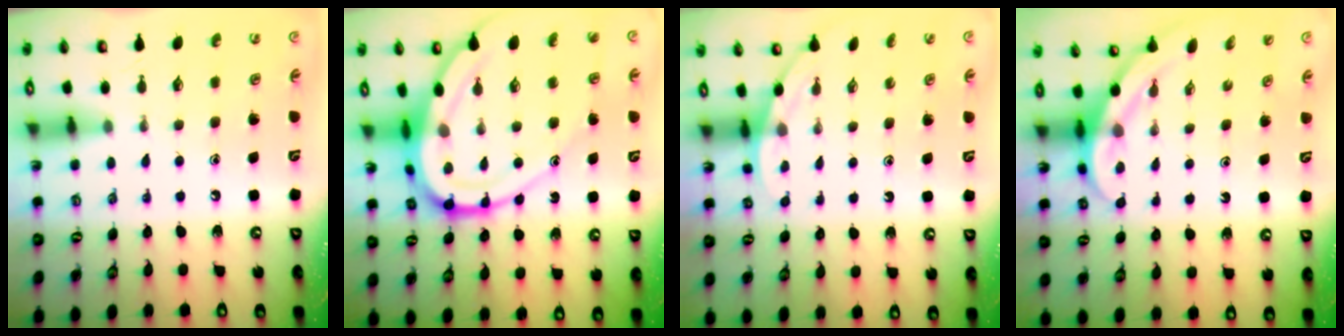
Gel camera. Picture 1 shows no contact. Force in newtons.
{"total": 18.5, "press": 18.4, "slide": 2.1}
{"total": 2.0, "press": 2.0, "slide": 0.0}
{"total": 5.4, "press": 5.4, "slide": 0.3}